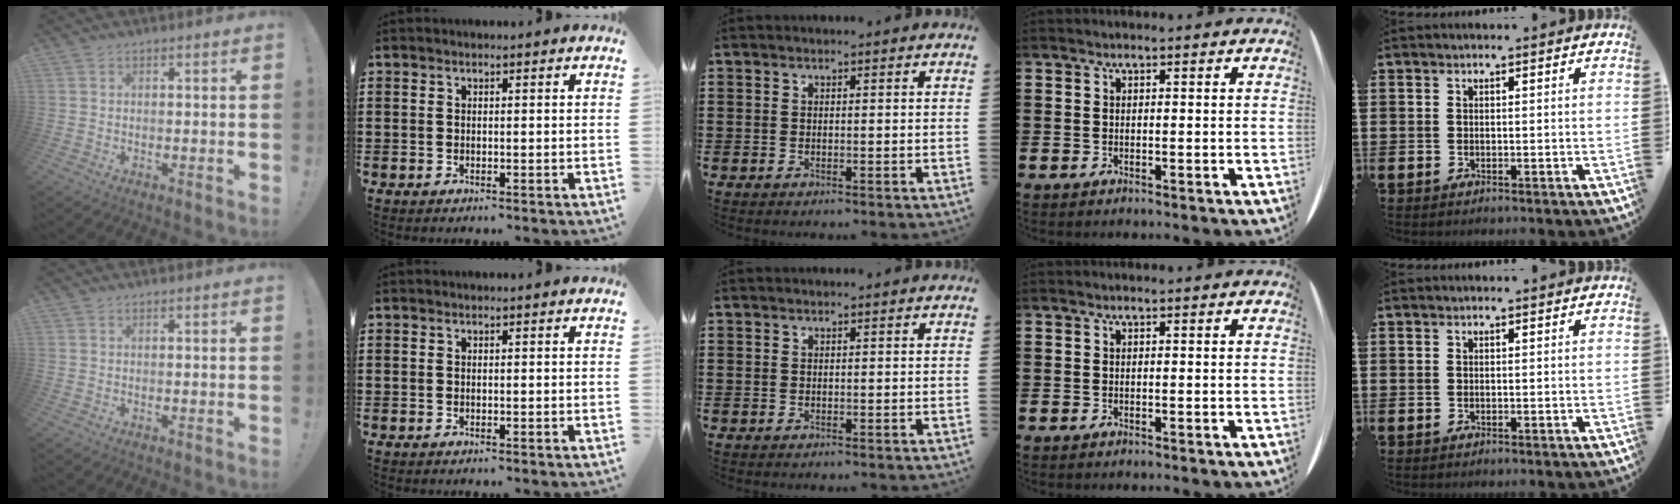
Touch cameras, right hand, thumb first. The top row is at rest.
{}